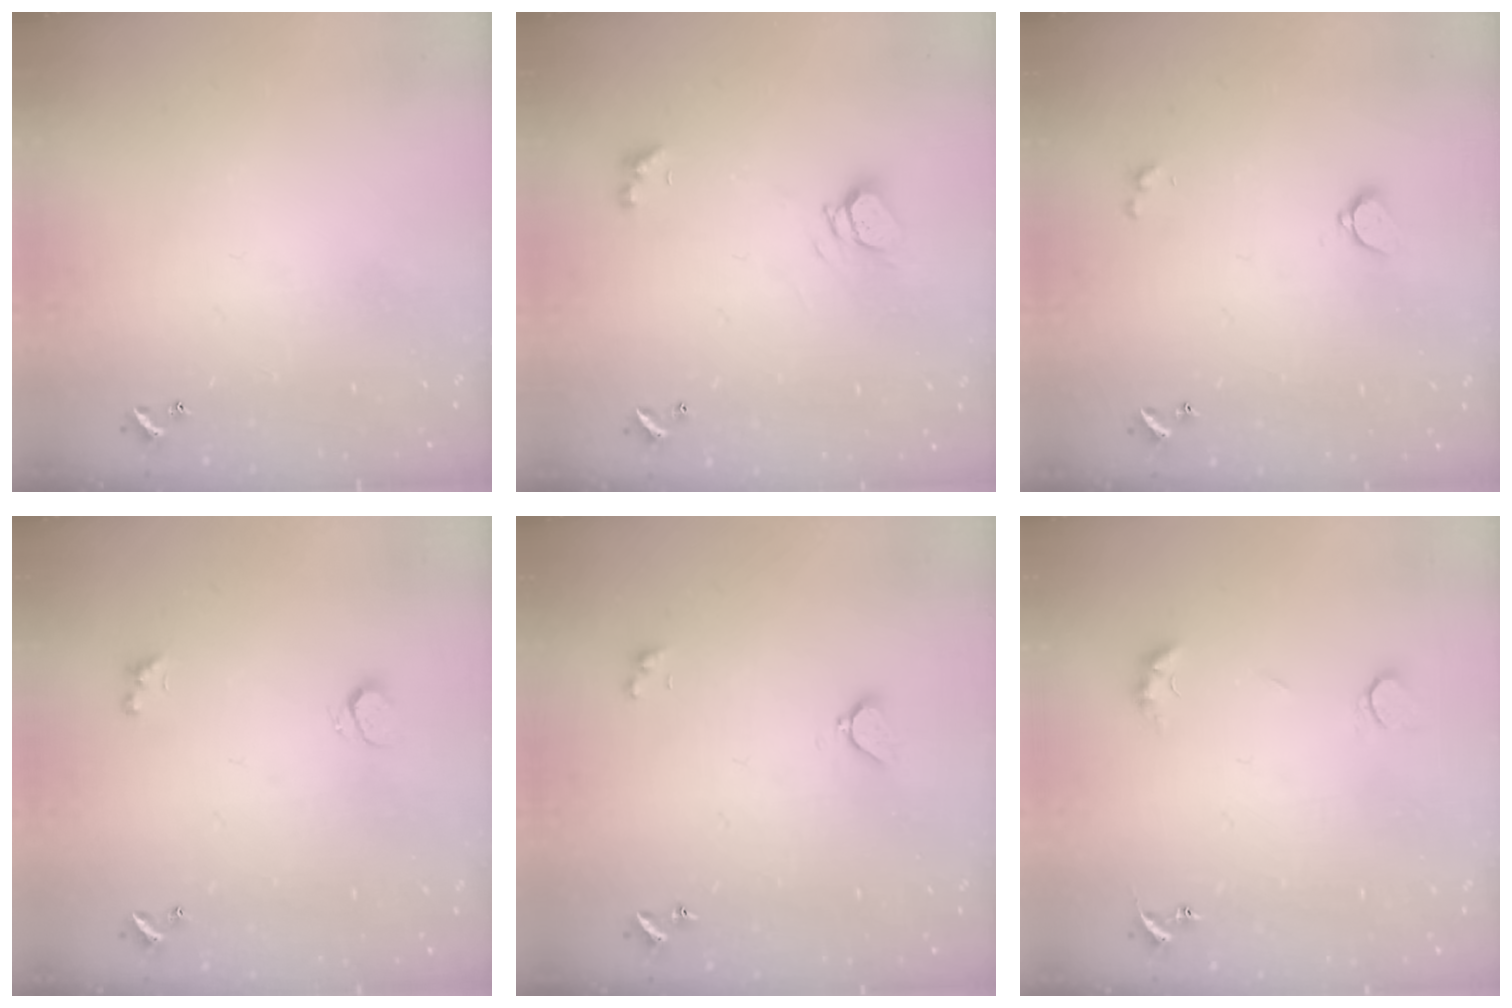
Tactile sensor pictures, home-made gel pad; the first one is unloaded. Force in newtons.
{"total": 4.8, "press": 4.8, "slide": 0.5}
{"total": 1.7, "press": 1.7, "slide": 0.5}
{"total": 2.6, "press": 2.3, "slide": 1.3}
{"total": 2.1, "press": 2.0, "slide": 0.5}
{"total": 3.8, "press": 3.6, "slide": 1.0}